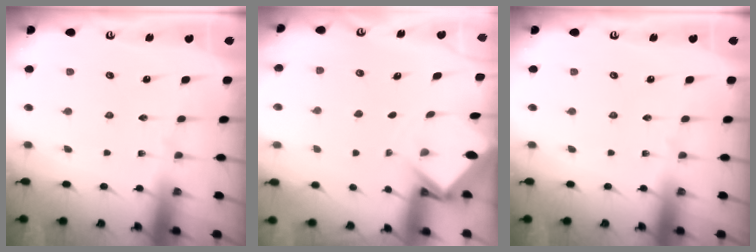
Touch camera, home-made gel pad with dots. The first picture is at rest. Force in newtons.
{"total": 3.2, "press": 3.2, "slide": 0.2}
{"total": 0.0}